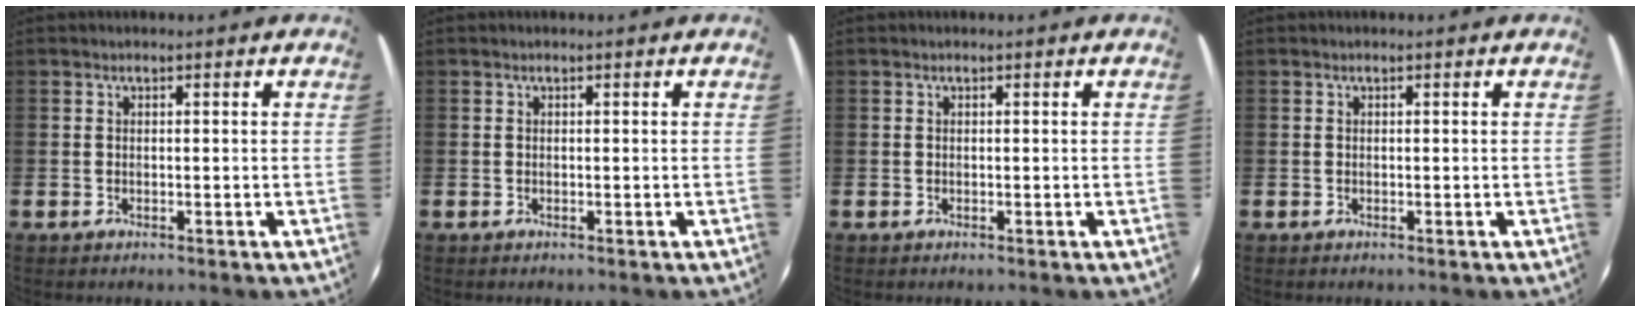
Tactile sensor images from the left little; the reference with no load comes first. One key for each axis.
{"total": 0.0}
{"total": 0.0}
{"total": 0.0}